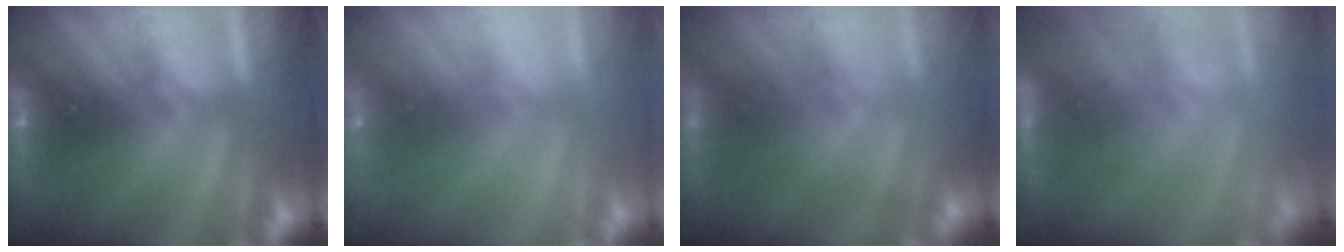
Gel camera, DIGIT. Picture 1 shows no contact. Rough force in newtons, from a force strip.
{"total": 10.8}
{"total": 4.5}
{"total": 2.9}